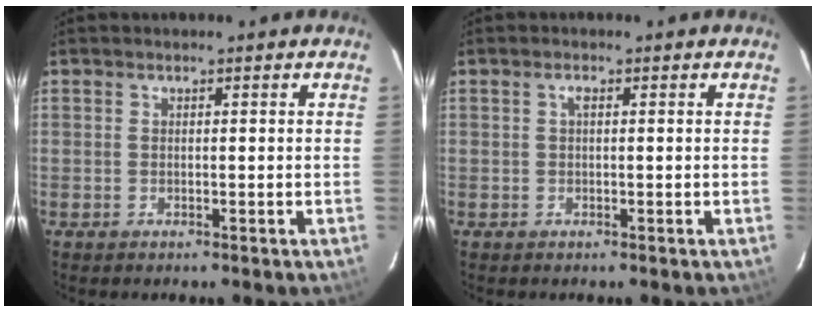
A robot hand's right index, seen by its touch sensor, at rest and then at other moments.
{"total": 0.9, "force": [0.2, 0.3, 0.9], "torque": [-0.016, 0.005, 0.000]}